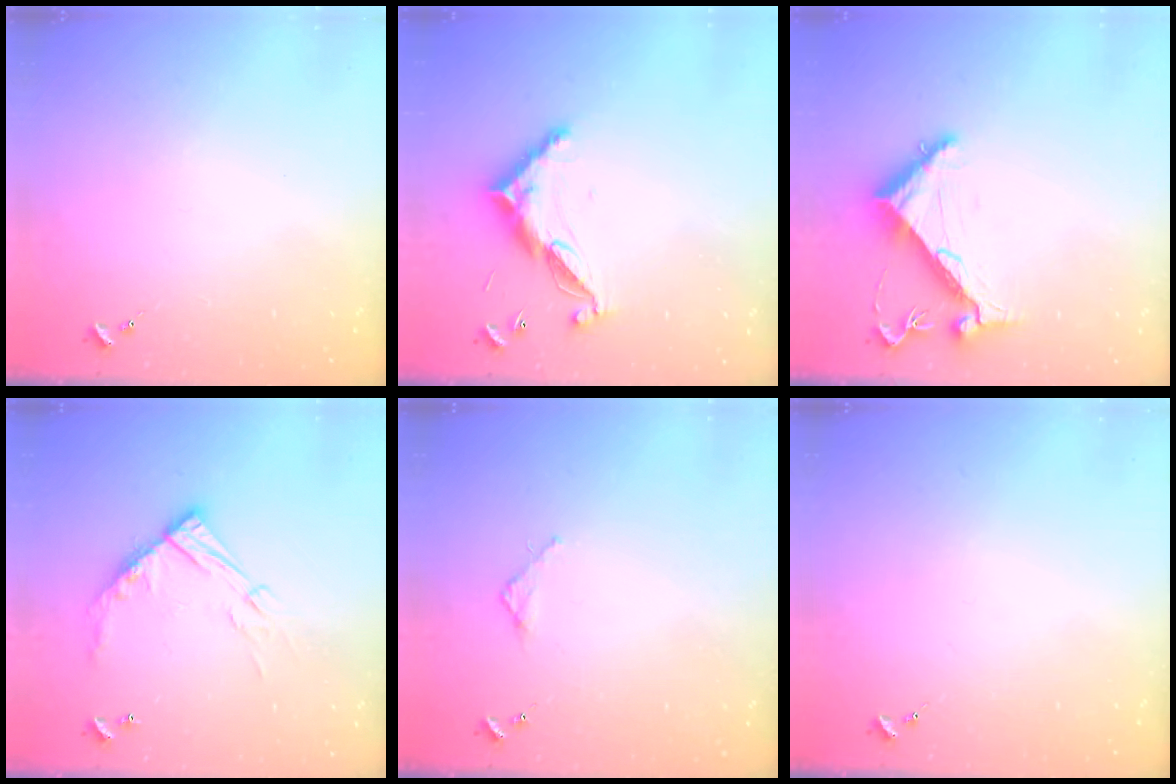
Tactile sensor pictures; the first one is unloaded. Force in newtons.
{"total": 12.2, "press": 12.1, "slide": 0.3}
{"total": 6.7, "press": 6.6, "slide": 0.7}
{"total": 14.3, "press": 14.3, "slide": 1.0}
{"total": 2.4, "press": 2.3, "slide": 0.3}
{"total": 0.0}